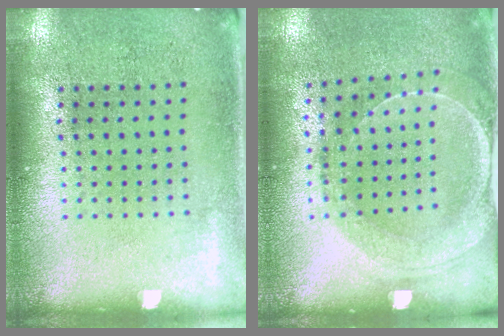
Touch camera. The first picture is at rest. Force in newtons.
{"total": 1.5, "press": 1.5, "slide": 0.3}